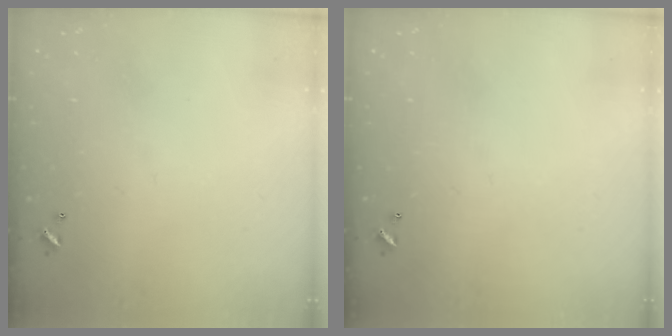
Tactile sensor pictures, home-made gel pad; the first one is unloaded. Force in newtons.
{"total": 0.0}